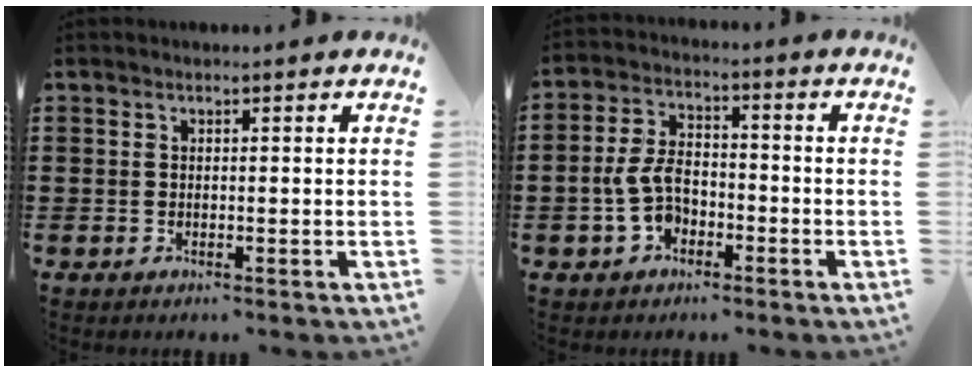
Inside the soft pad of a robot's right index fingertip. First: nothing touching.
{"total": 6.1, "force": [-2.2, 3.7, 4.3], "torque": [-0.114, -0.002, -0.048]}